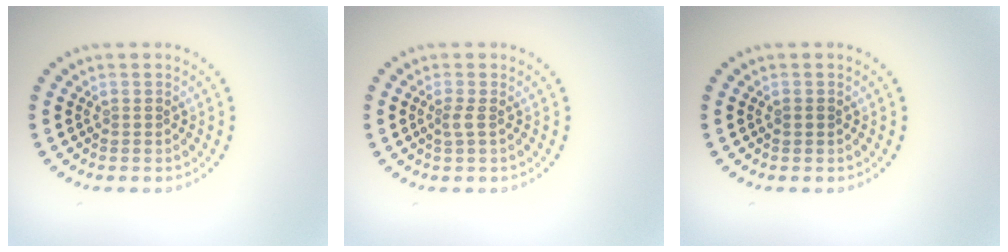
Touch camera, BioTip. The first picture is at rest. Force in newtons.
{"total": 0.9, "press": 0.6, "slide": 0.8}
{"total": 0.8, "press": 0.8, "slide": 0.1}